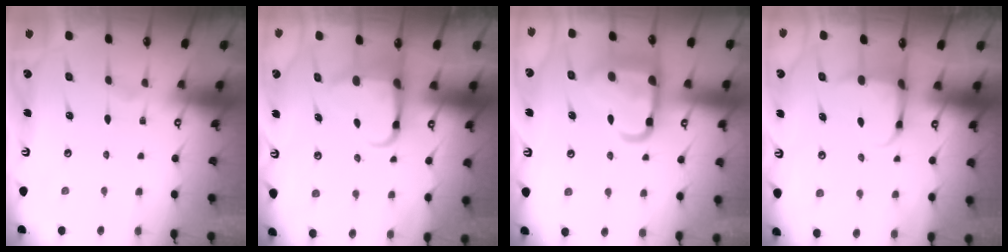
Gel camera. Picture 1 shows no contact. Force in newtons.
{"total": 5.3, "press": 5.2, "slide": 1.0}
{"total": 15.1, "press": 15.1, "slide": 1.3}
{"total": 3.9, "press": 3.7, "slide": 1.0}